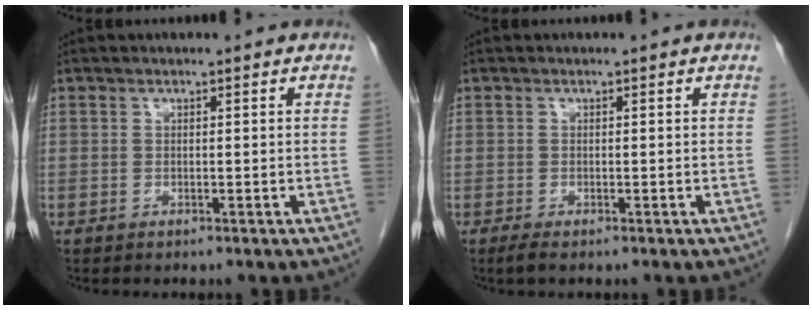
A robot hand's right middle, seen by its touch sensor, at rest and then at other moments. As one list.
[{"total": 1.2, "force": [-0.8, 0.1, 0.8], "torque": [-0.023, -0.005, -0.016]}]